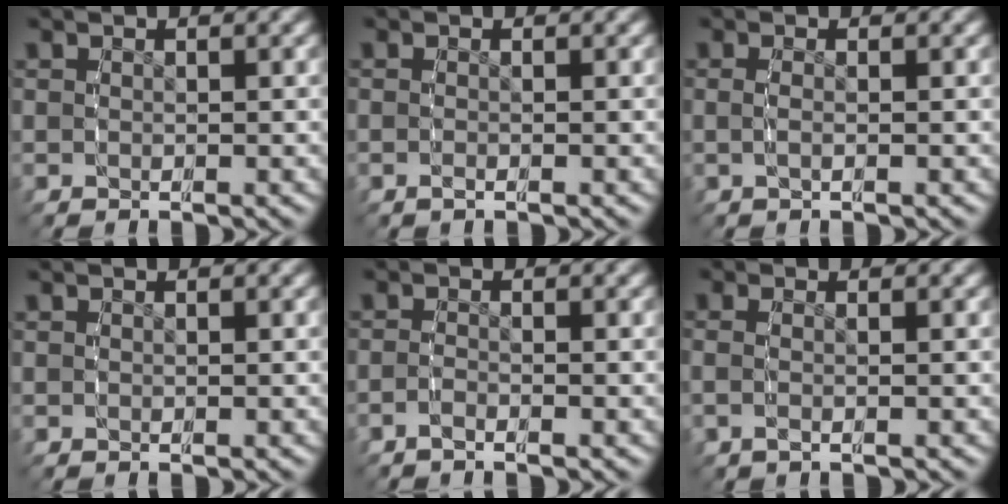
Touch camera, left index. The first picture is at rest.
{"total": 0.9, "force": [-0.5, 0.4, 0.6], "torque": [-0.016, 0.001, -0.011]}
{"total": 1.0, "force": [-0.3, 0.3, 1.0], "torque": [-0.024, -0.002, -0.005]}
{"total": 0.0}
{"total": 1.6, "force": [-1.3, 0.5, 0.8], "torque": [-0.016, 0.001, -0.030]}
{"total": 1.7, "force": [-0.3, 0.9, 1.5], "torque": [-0.040, 0.001, -0.008]}